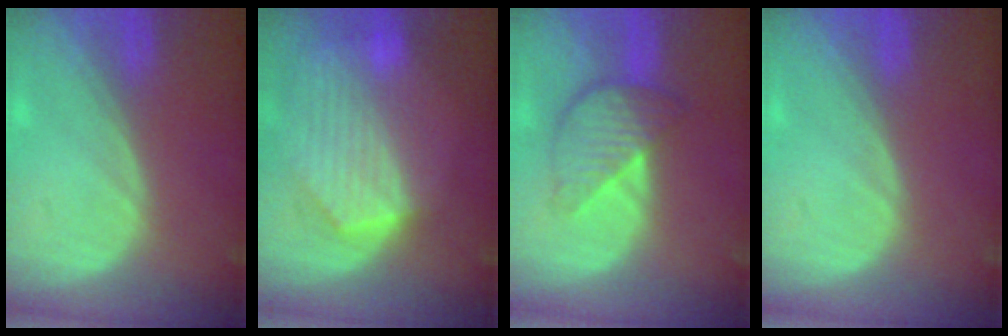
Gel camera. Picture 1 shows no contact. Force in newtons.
{"total": 9.8, "press": 8.7, "slide": 4.5}
{"total": 6.1, "press": 6.1, "slide": 0.4}
{"total": 0.0}